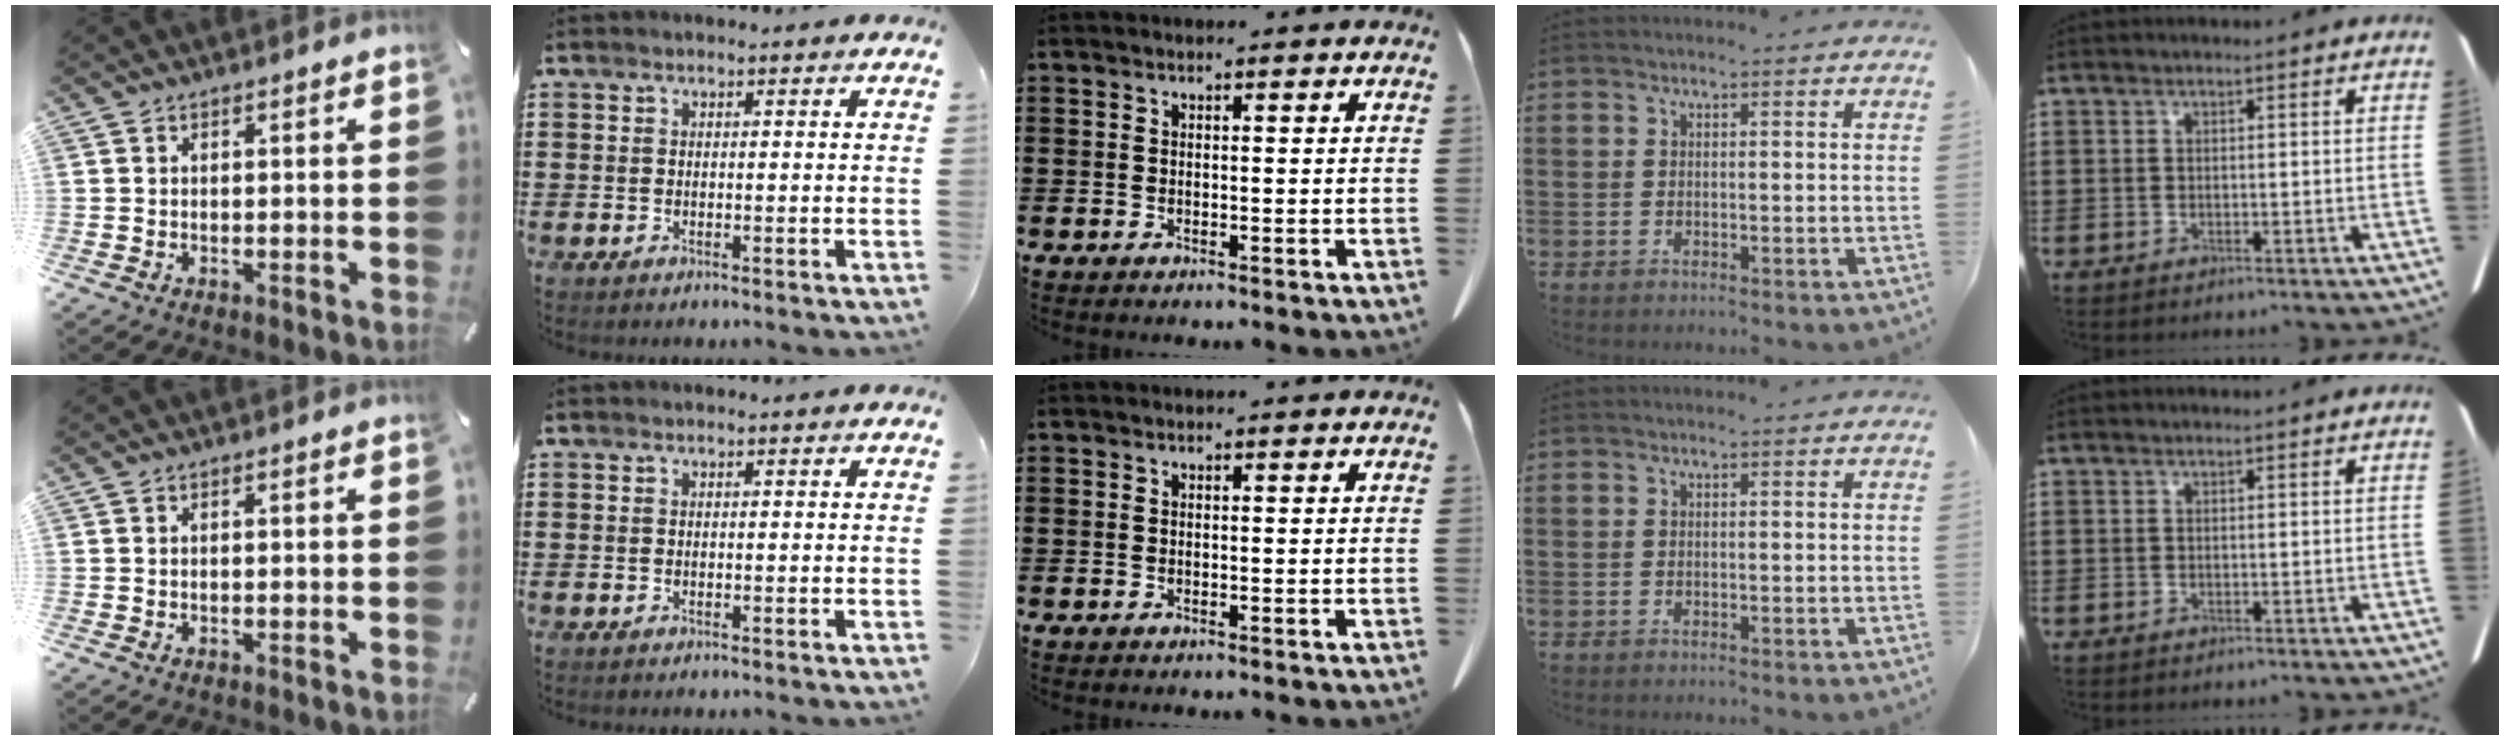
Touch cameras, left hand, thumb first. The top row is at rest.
{}